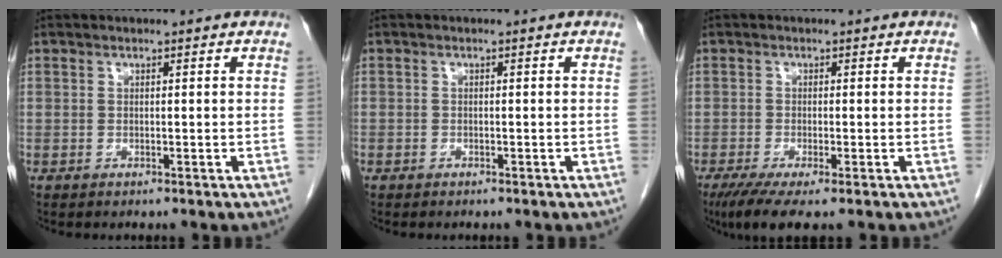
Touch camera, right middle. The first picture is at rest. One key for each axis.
{"total": 0.6, "fx": -0.4, "fy": 0.4, "fz": 0.0, "tx": -0.007, "ty": 0.003, "tz": -0.010}
{"total": 5.3, "fx": -3.3, "fy": 0.7, "fz": 4.1, "tx": -0.067, "ty": -0.016, "tz": -0.056}